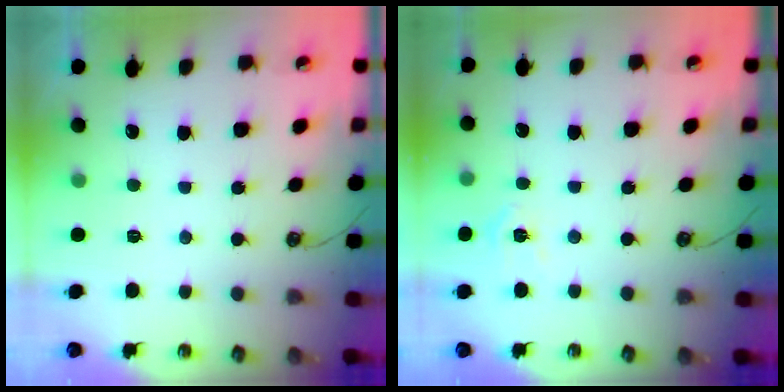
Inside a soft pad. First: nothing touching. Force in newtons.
{"total": 5.3, "press": 5.2, "slide": 0.5}